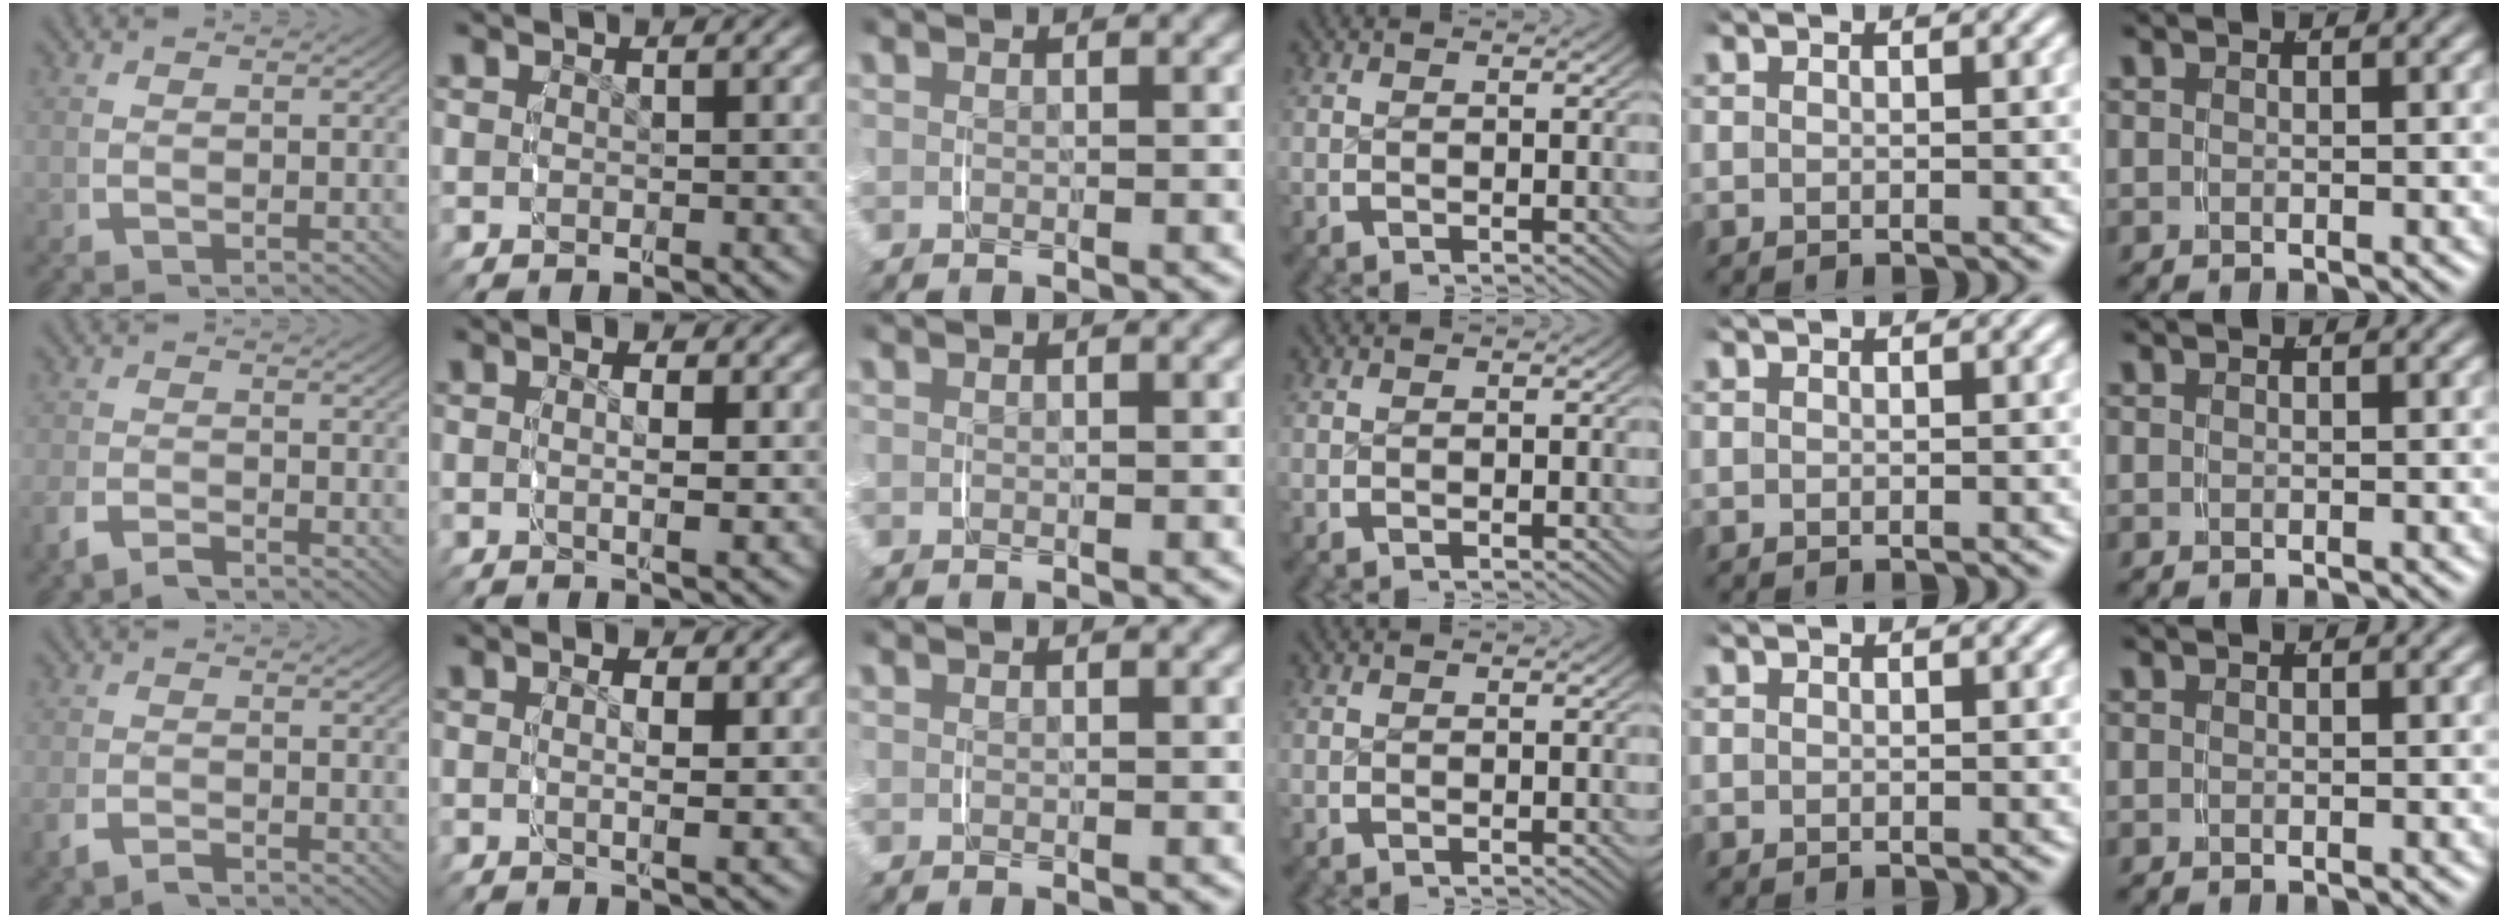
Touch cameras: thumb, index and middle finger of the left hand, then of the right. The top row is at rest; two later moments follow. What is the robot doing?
{"motion": "lift_and_place", "object": "pen bag"}